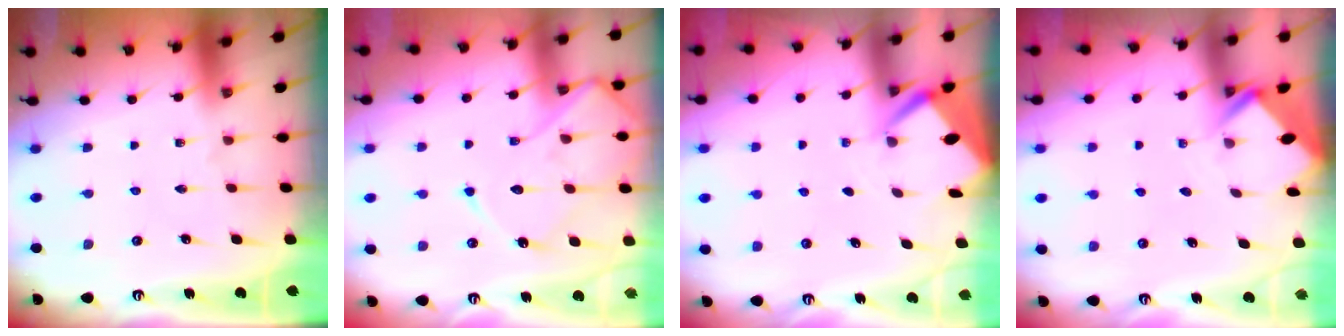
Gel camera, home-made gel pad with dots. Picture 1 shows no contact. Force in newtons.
{"total": 13.8, "press": 13.7, "slide": 1.3}
{"total": 2.7, "press": 2.7, "slide": 0.3}
{"total": 2.6, "press": 2.6, "slide": 0.2}